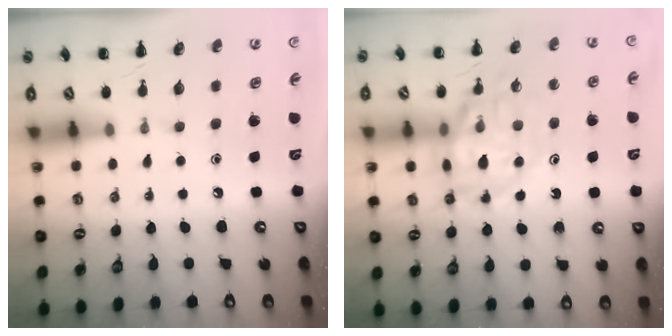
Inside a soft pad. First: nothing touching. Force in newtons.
{"total": 14.8, "press": 14.5, "slide": 2.9}